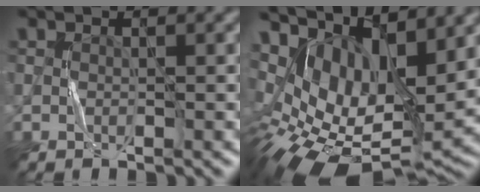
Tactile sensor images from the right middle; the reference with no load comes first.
{"total": 13.3, "force": [1.9, 7.0, 11.1], "torque": [-0.209, -0.005, 0.046]}